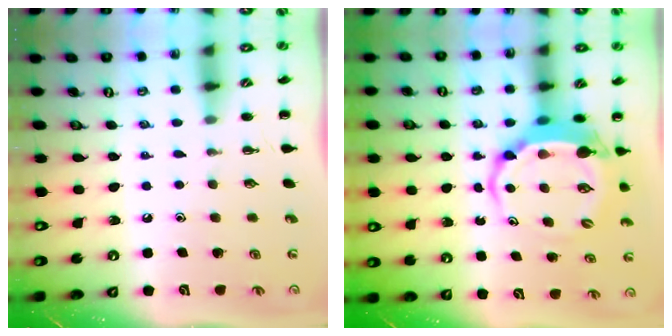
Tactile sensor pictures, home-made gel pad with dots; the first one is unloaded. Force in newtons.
{"total": 6.5, "press": 6.4, "slide": 1.0}